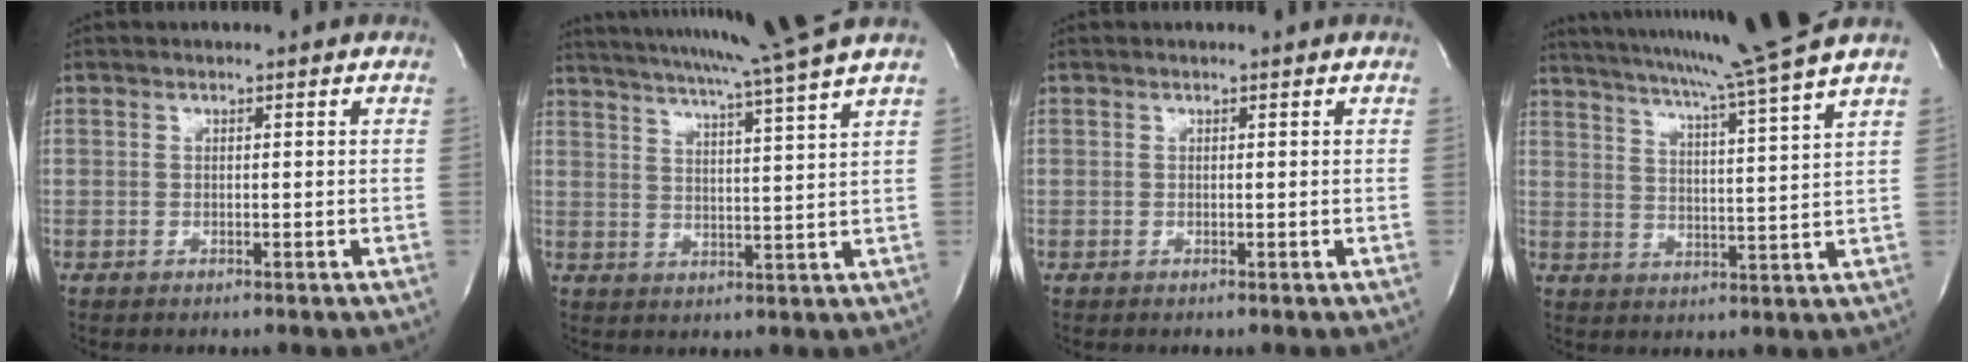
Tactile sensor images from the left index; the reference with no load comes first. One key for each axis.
{"total": 16.1, "fx": 13.7, "fy": -2.7, "fz": 8.0, "tx": -0.140, "ty": -0.029, "tz": 0.186}
{"total": 0.0}
{"total": 17.6, "fx": 14.8, "fy": -2.7, "fz": 9.2, "tx": -0.161, "ty": -0.030, "tz": 0.204}